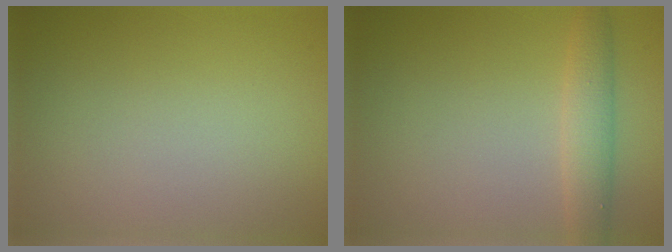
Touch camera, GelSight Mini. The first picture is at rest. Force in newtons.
{"total": 2.6, "press": 2.6, "slide": 0.0}